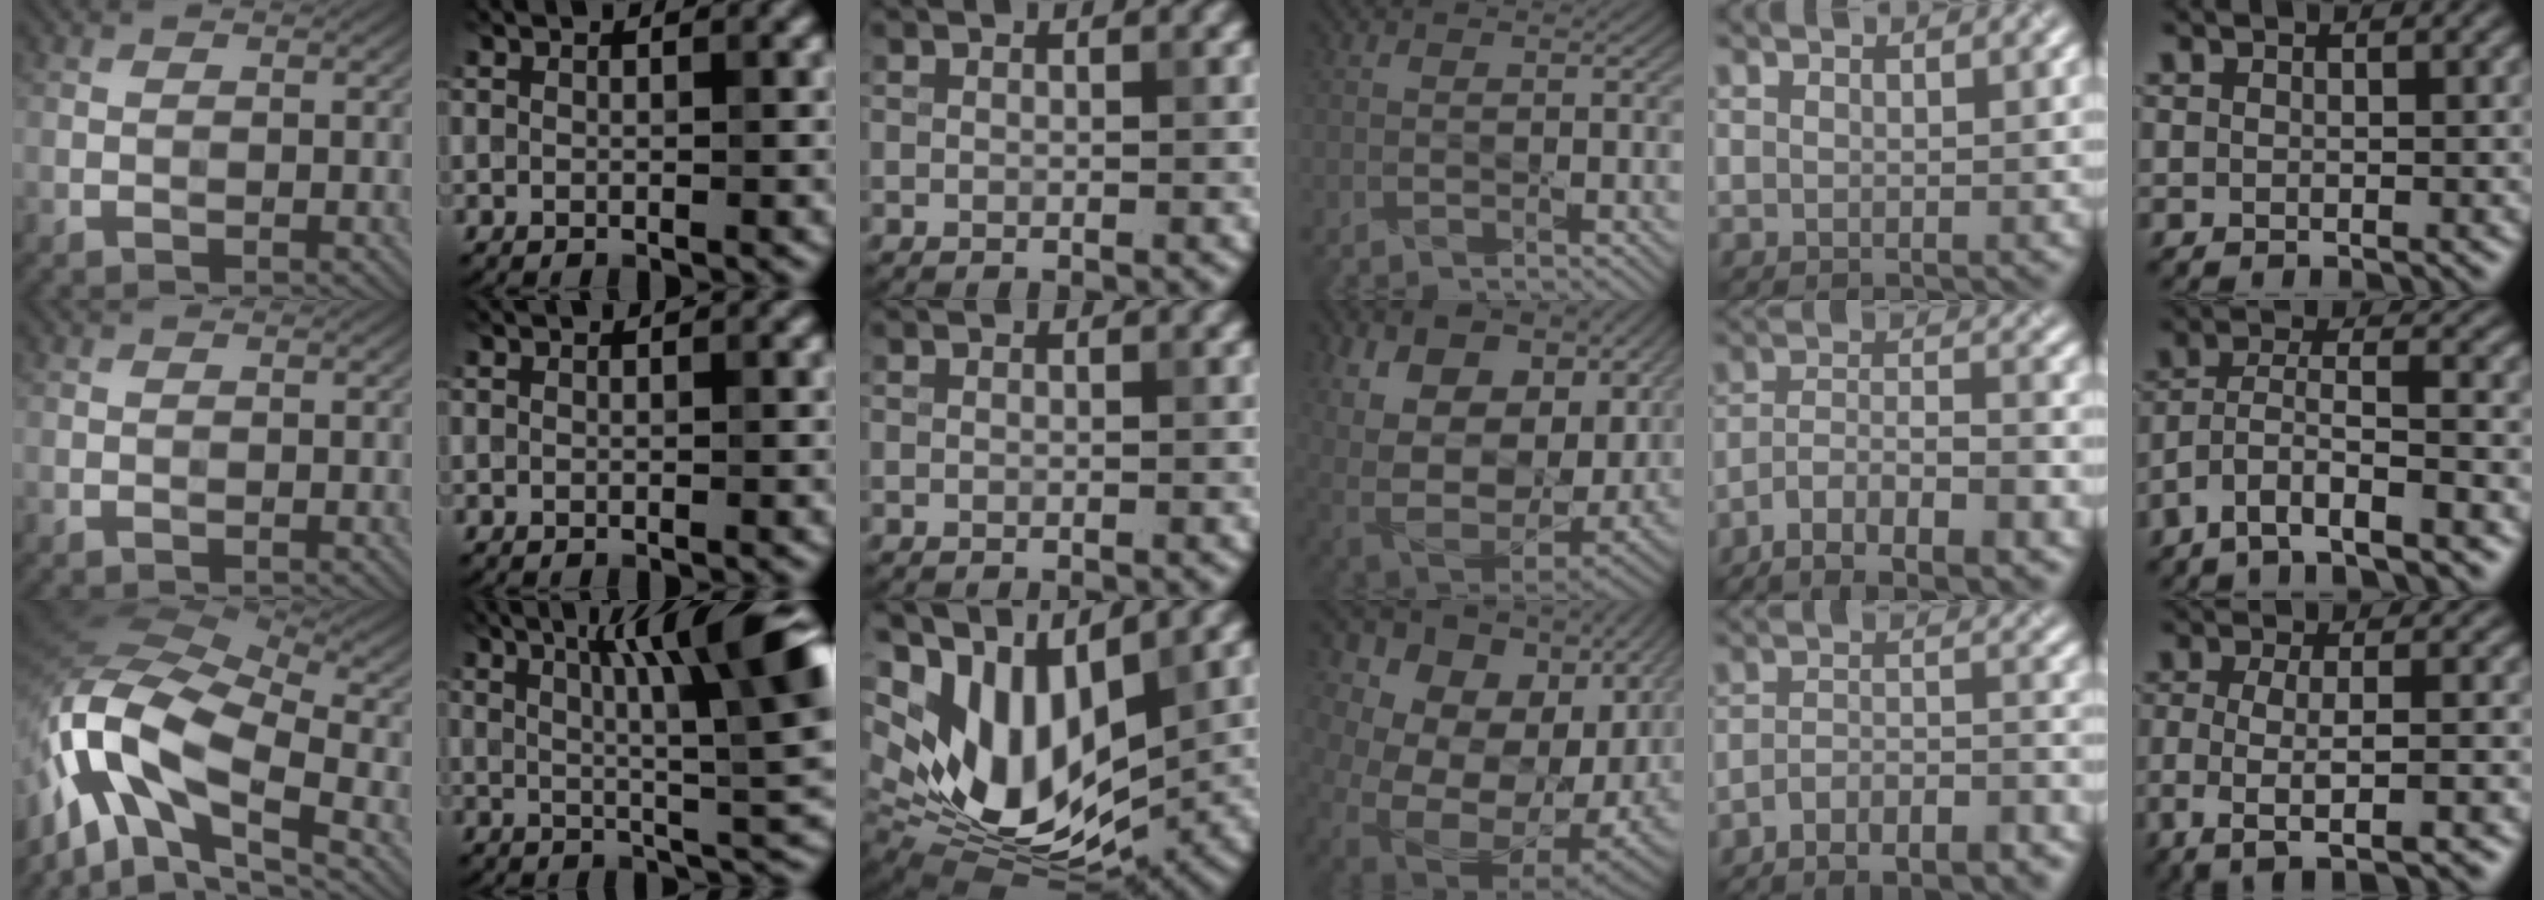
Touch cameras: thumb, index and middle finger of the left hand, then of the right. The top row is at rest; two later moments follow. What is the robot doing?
{"motion": "wipe", "object": "glasses"}